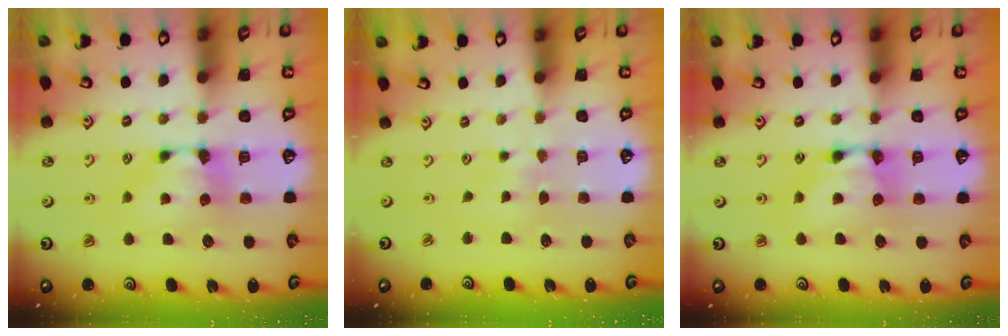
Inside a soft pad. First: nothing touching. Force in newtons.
{"total": 3.5, "press": 3.5, "slide": 0.4}
{"total": 2.1, "press": 2.1, "slide": 0.1}